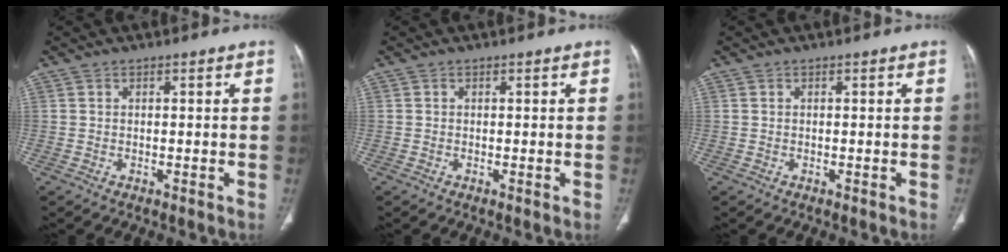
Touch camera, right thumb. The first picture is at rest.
{"total": 0.0}
{"total": 0.0}